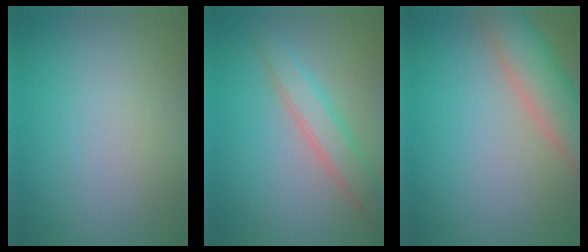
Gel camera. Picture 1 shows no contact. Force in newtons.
{"total": 3.3, "press": 3.3, "slide": 0.3}
{"total": 6.1, "press": 6.1, "slide": 0.5}